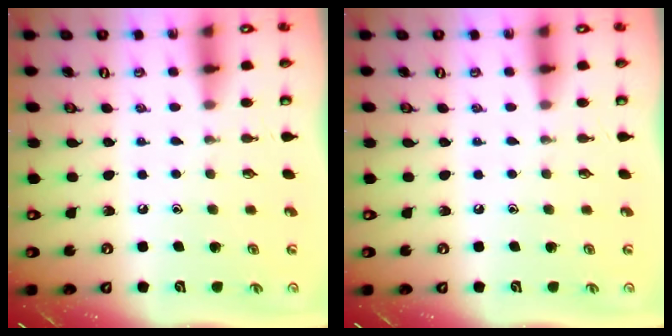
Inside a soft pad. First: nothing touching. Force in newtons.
{"total": 0.0}